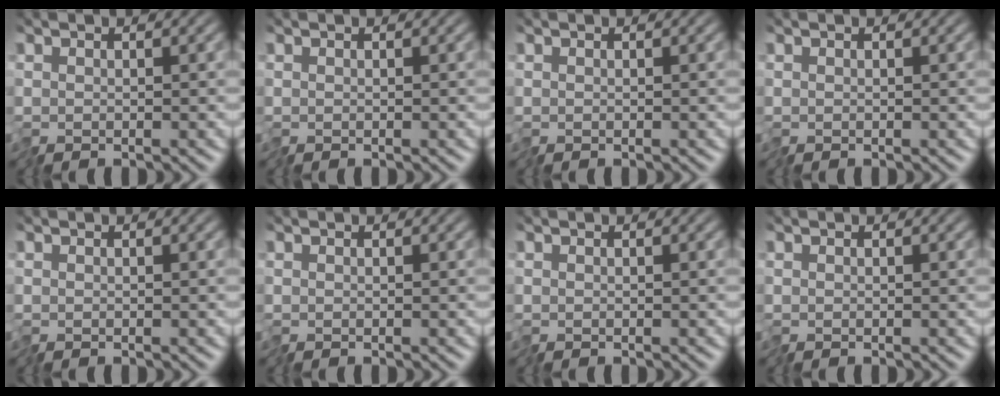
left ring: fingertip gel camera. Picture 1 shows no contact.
{"total": 0.0}
{"total": 0.0}
{"total": 0.0}
{"total": 0.0}
{"total": 0.0}
{"total": 0.0}
{"total": 0.0}